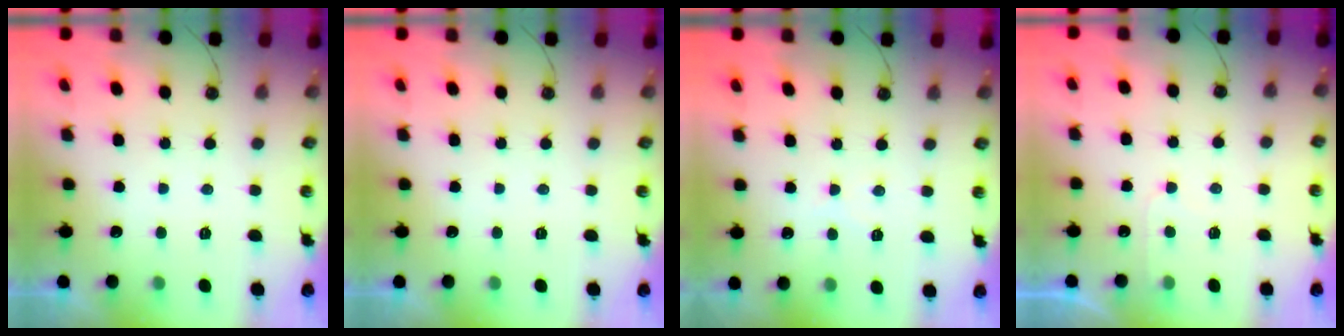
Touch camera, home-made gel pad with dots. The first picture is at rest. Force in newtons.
{"total": 0.0}
{"total": 5.6, "press": 5.5, "slide": 1.0}
{"total": 5.0, "press": 4.9, "slide": 0.5}